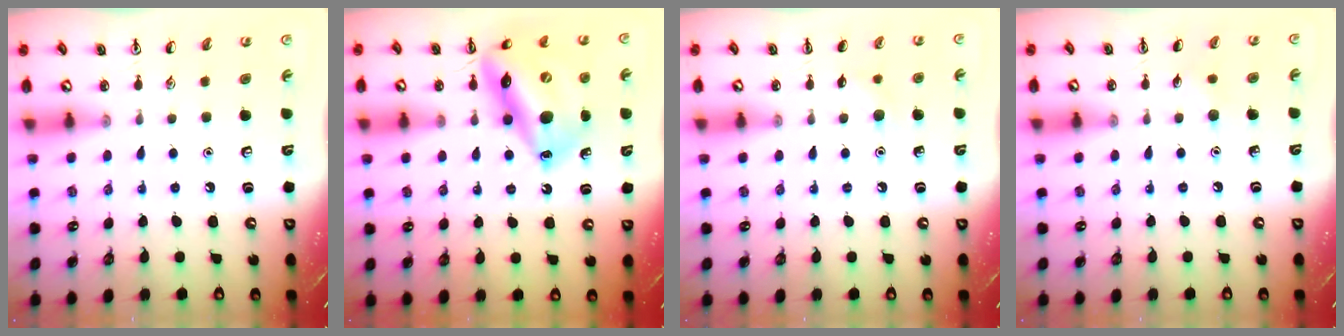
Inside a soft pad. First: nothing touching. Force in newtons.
{"total": 18.6, "press": 17.9, "slide": 5.1}
{"total": 5.2, "press": 5.0, "slide": 1.6}
{"total": 4.1, "press": 3.9, "slide": 1.3}